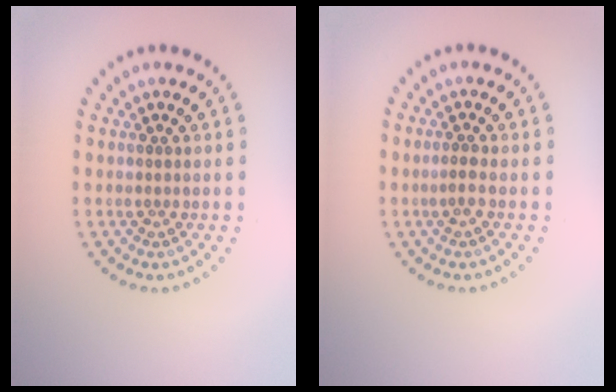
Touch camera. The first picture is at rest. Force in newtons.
{"total": 0.9, "press": 0.8, "slide": 0.5}